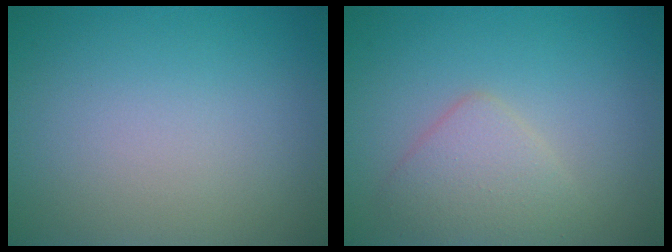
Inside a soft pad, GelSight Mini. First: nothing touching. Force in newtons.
{"total": 3.0, "press": 3.0, "slide": 0.1}